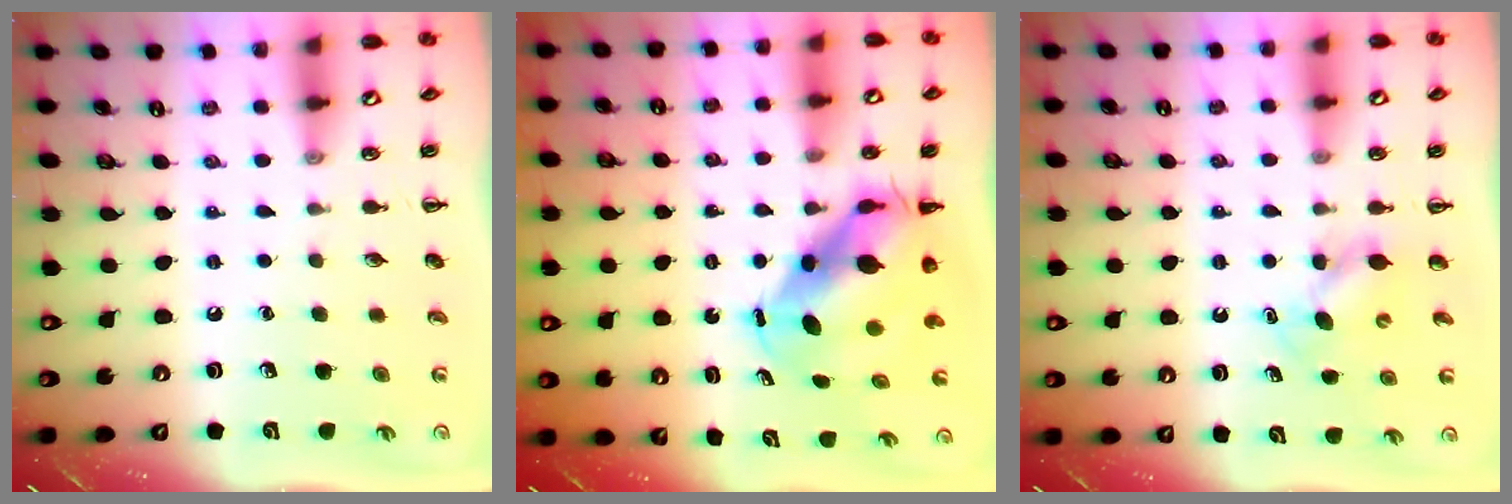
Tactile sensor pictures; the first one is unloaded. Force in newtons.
{"total": 8.2, "press": 8.0, "slide": 1.9}
{"total": 4.4, "press": 4.3, "slide": 0.8}